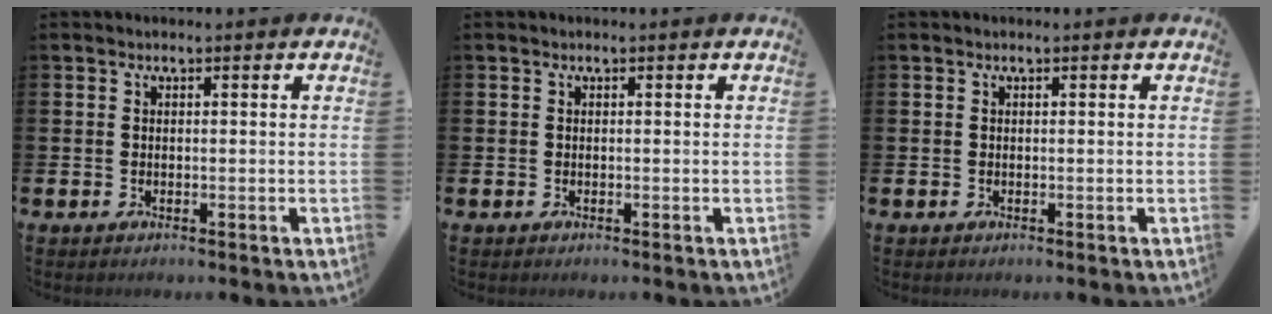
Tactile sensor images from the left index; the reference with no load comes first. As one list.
[{"total": 0.0}, {"total": 0.0}]